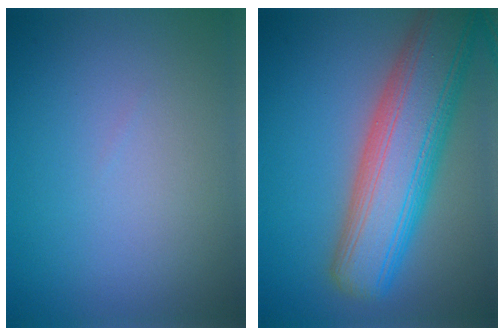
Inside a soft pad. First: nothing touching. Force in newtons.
{"total": 10.8, "press": 10.8, "slide": 0.6}